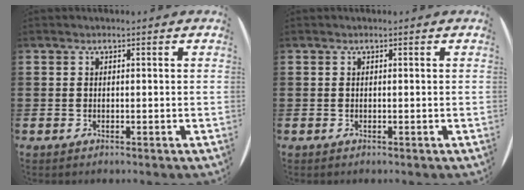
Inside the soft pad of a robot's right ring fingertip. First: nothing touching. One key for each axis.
{"total": 0.0}